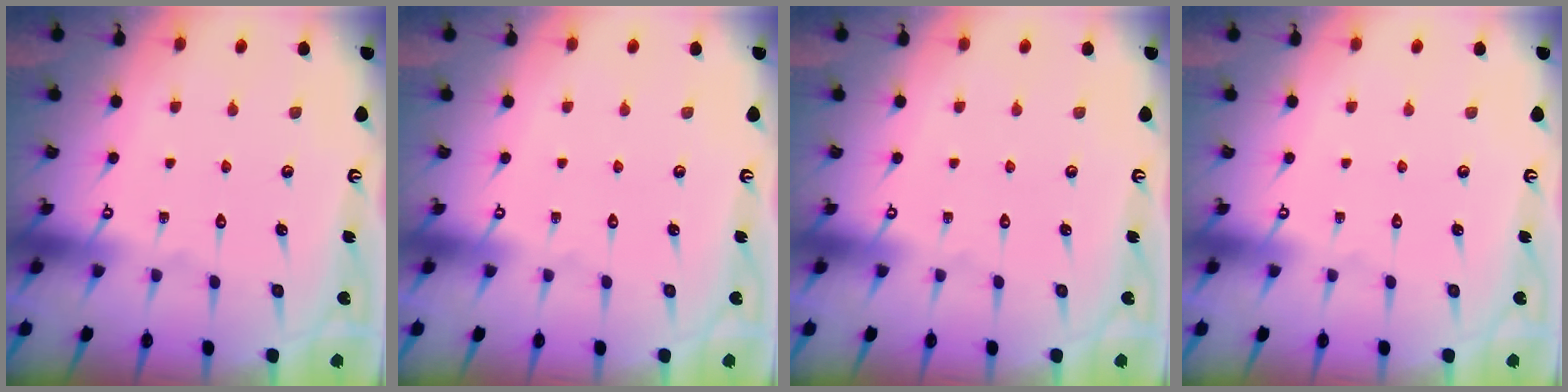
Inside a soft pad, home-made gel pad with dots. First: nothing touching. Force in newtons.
{"total": 0.0}
{"total": 0.0}
{"total": 0.0}